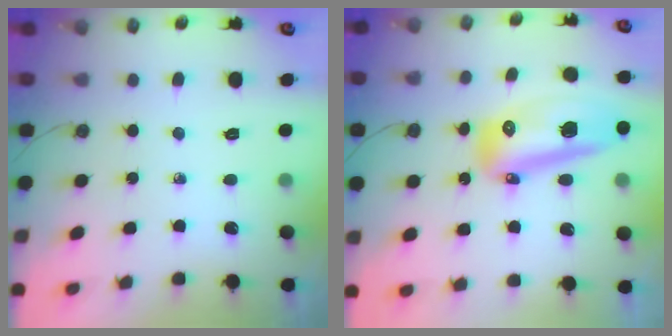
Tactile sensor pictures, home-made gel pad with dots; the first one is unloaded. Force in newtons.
{"total": 16.8, "press": 16.7, "slide": 1.9}